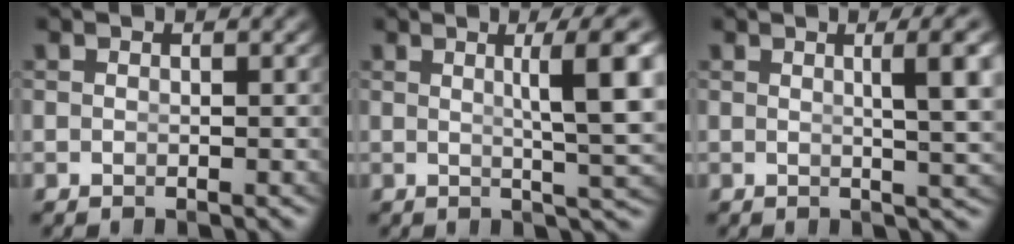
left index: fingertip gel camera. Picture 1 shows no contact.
{"total": 6.2, "force": [1.3, 0.7, 6.1], "torque": [-0.072, 0.002, 0.022]}
{"total": 4.6, "force": [1.2, 0.3, 4.4], "torque": [-0.054, -0.002, 0.023]}